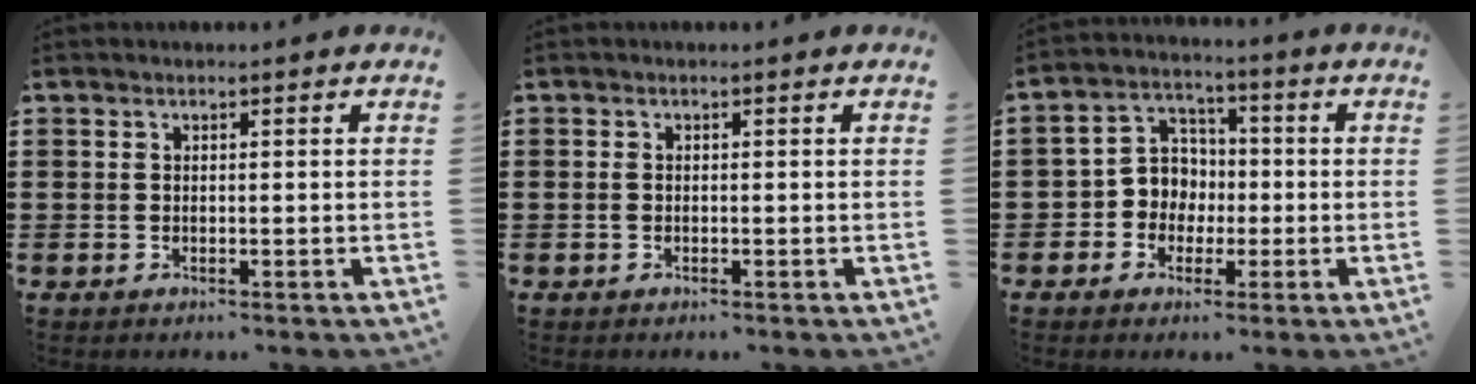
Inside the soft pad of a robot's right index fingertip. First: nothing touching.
{"total": 0.7, "force": [-0.2, 0.3, 0.7], "torque": [-0.023, -0.004, -0.006]}
{"total": 5.4, "force": [-1.1, 5.1, 1.4], "torque": [-0.043, 0.014, -0.023]}